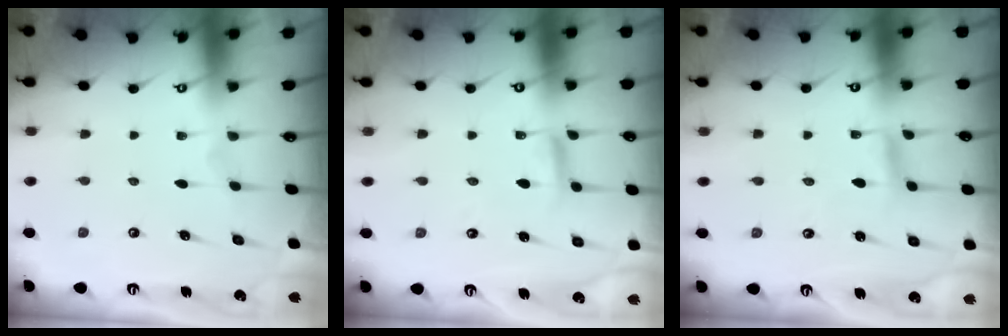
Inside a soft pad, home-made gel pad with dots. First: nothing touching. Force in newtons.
{"total": 3.8, "press": 3.8, "slide": 0.1}
{"total": 2.9, "press": 2.9, "slide": 0.1}